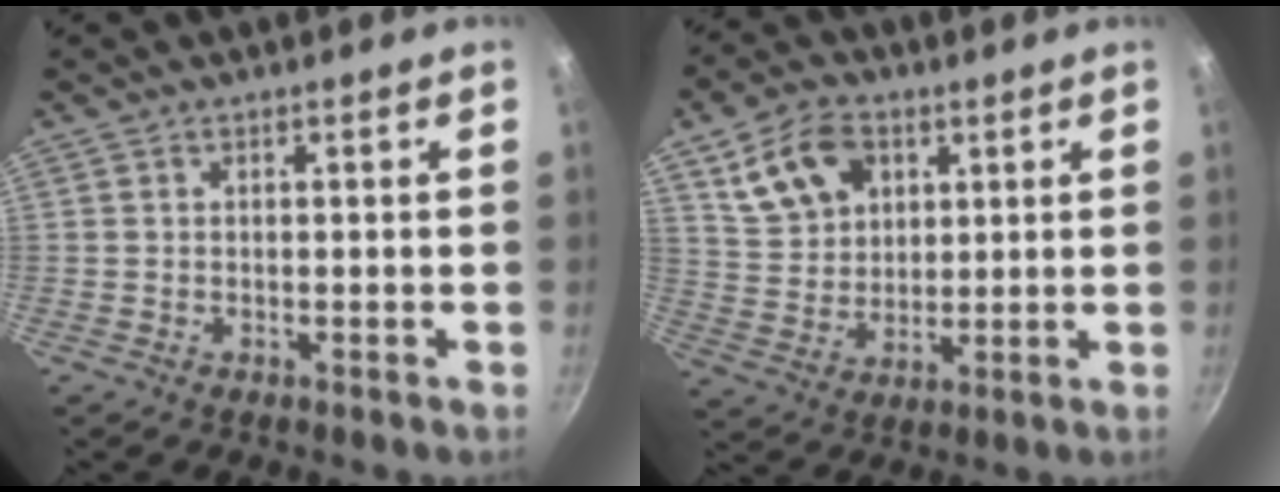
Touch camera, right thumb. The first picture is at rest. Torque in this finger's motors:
{"motor_torque": [-1.26, 1.50, 0.53, 0.18, 0.08]}